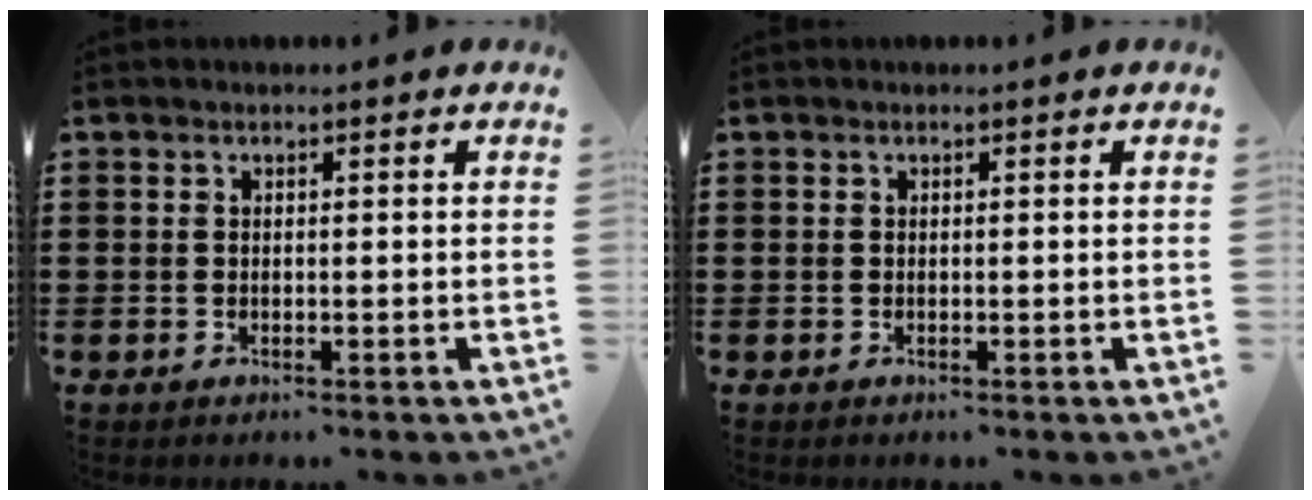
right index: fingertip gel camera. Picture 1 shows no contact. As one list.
[{"total": 0.0}]